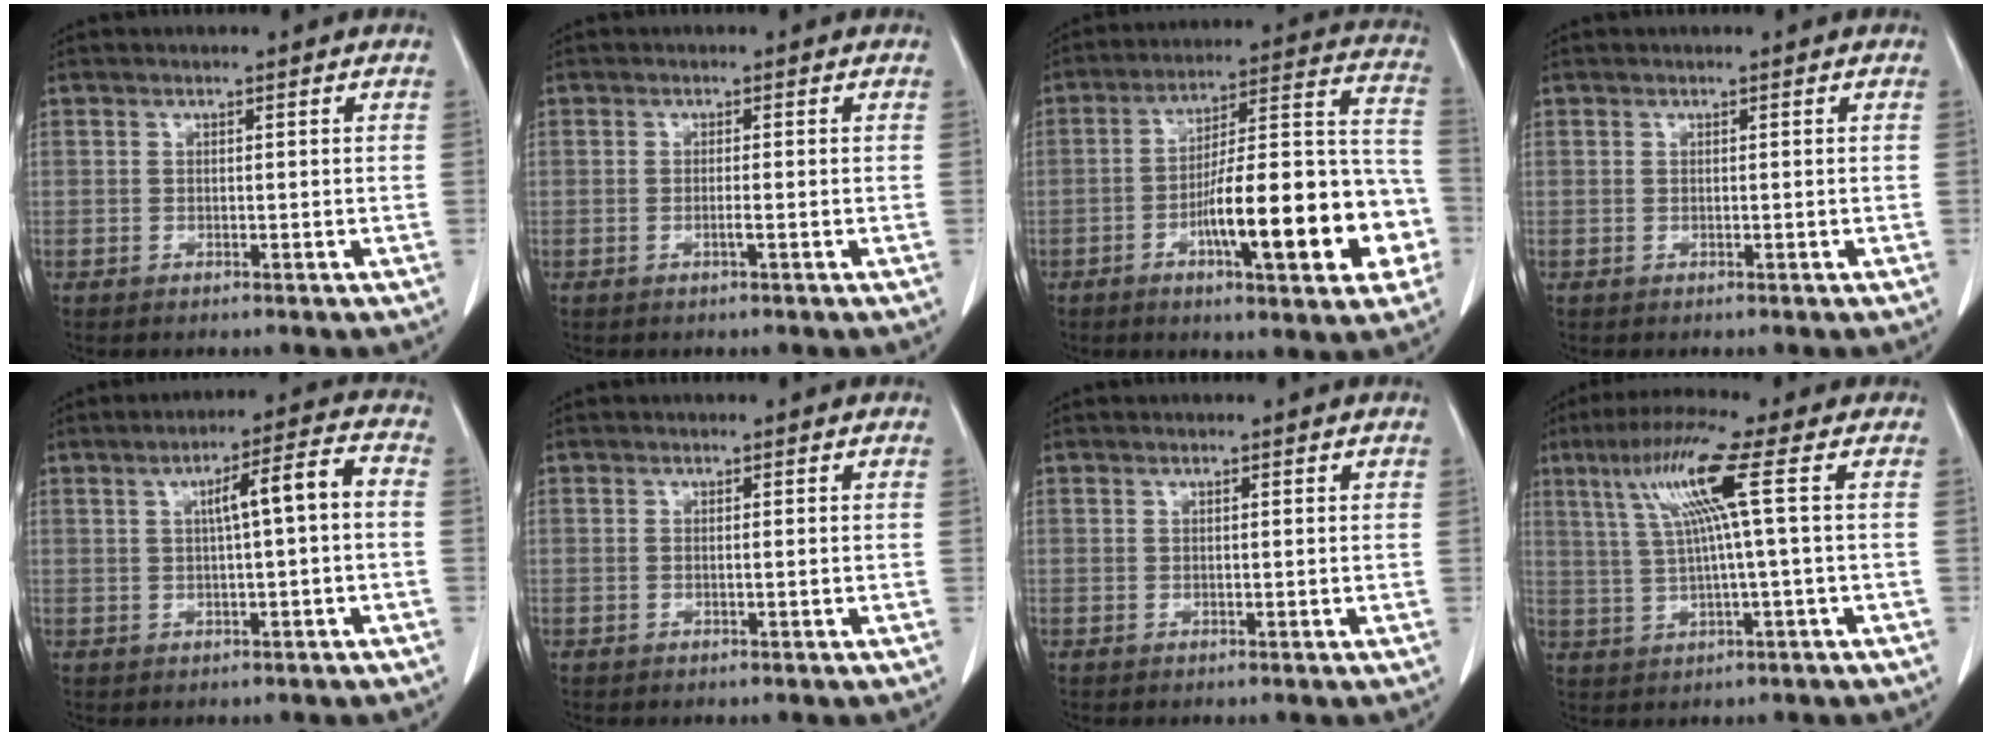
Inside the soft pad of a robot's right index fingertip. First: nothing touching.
{"total": 1.5, "force": [-0.5, 0.2, 1.4], "torque": [-0.029, 0.000, -0.008]}
{"total": 22.1, "force": [-7.1, 4.5, 20.4], "torque": [-0.250, 0.029, -0.096]}
{"total": 0.0}
{"total": 7.5, "force": [0.6, 1.1, 7.4], "torque": [-0.117, 0.026, 0.012]}
{"total": 1.2, "force": [-0.1, 0.4, 1.1], "torque": [-0.033, 0.006, 0.004]}
{"total": 0.8, "force": [0.2, 0.3, 0.7], "torque": [-0.015, 0.003, 0.004]}
{"total": 9.8, "force": [2.7, -1.0, 9.4], "torque": [-0.183, 0.023, 0.057]}